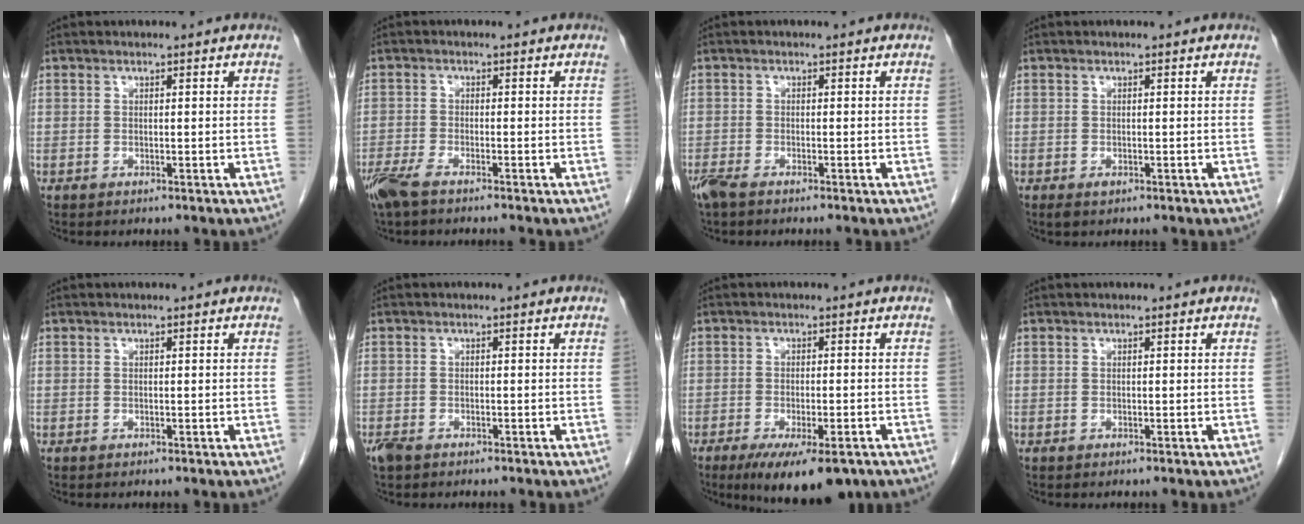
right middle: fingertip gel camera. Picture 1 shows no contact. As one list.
[{"total": 4.6, "force": [-3.6, 0.8, 2.8], "torque": [-0.056, -0.009, -0.068]}, {"total": 3.0, "force": [-2.4, 0.7, 1.7], "torque": [-0.036, -0.007, -0.043]}, {"total": 0.9, "force": [-0.5, 0.5, 0.6], "torque": [-0.010, 0.000, -0.004]}, {"total": 0.0}, {"total": 2.4, "force": [-1.8, 1.1, 1.3], "torque": [-0.030, -0.004, -0.029]}, {"total": 10.5, "force": [-7.1, 2.8, 7.3], "torque": [-0.105, -0.017, -0.105]}, {"total": 0.0}]